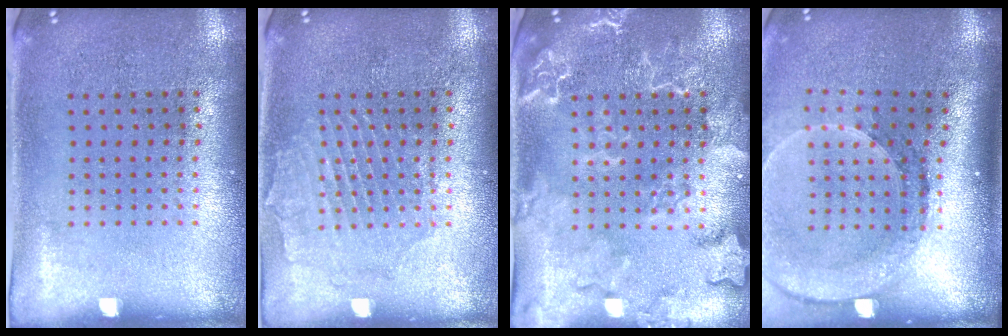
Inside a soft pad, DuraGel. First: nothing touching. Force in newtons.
{"total": 1.5, "press": 1.5, "slide": 0.1}
{"total": 2.4, "press": 2.3, "slide": 0.5}
{"total": 2.7, "press": 2.0, "slide": 1.8}